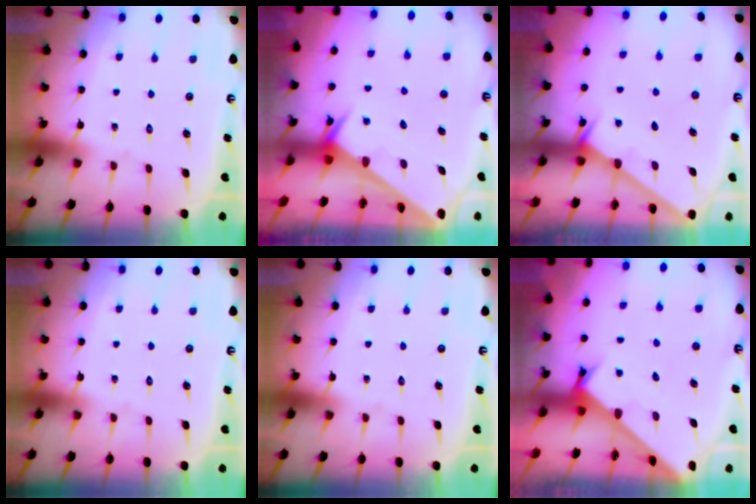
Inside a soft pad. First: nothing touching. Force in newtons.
{"total": 2.4, "press": 2.4, "slide": 0.1}
{"total": 1.4, "press": 1.4, "slide": 0.1}
{"total": 0.0}
{"total": 0.0}
{"total": 2.1, "press": 2.1, "slide": 0.1}